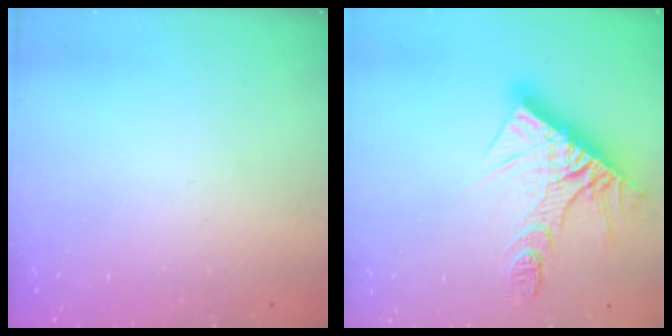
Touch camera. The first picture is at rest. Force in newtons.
{"total": 15.4, "press": 15.3, "slide": 1.2}